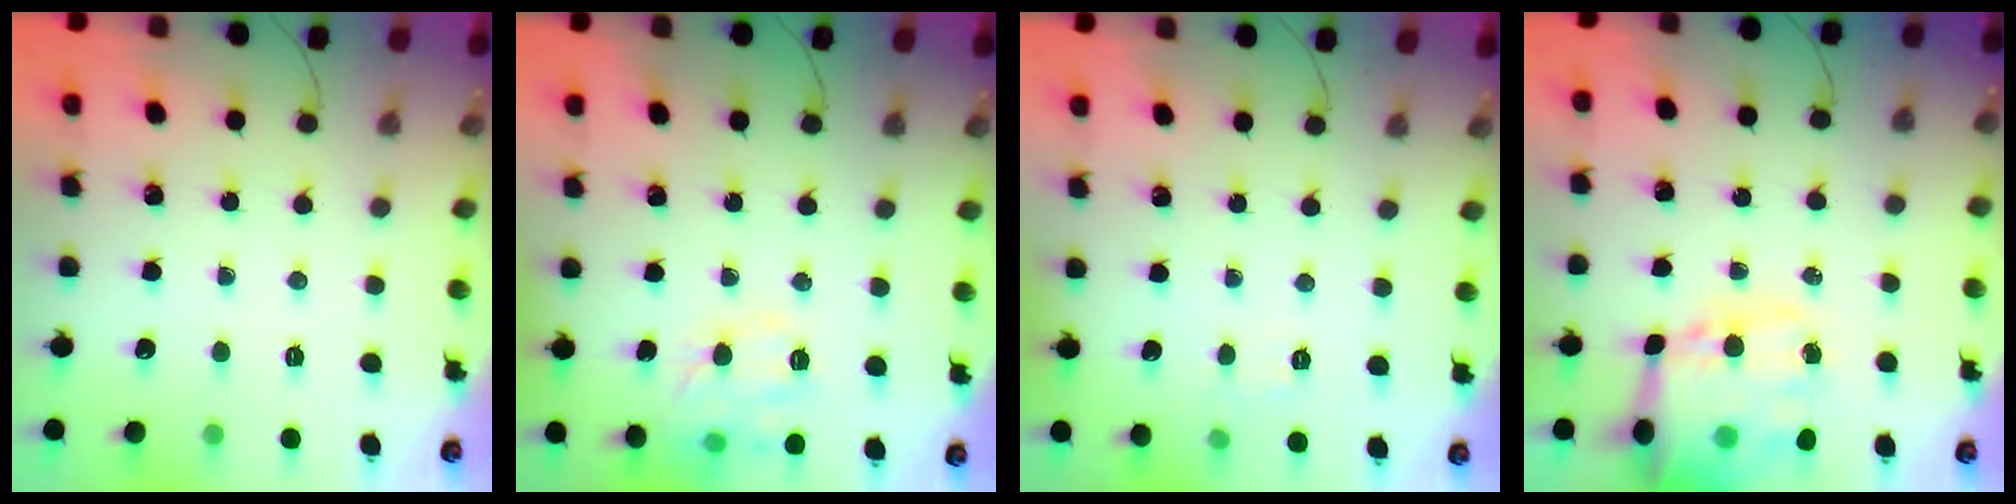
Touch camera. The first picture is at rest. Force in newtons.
{"total": 12.8, "press": 12.8, "slide": 0.8}
{"total": 2.6, "press": 2.3, "slide": 1.2}
{"total": 21.3, "press": 20.7, "slide": 5.1}